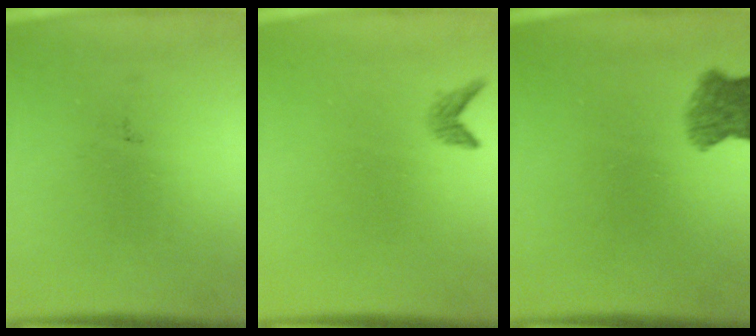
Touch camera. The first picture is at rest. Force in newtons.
{"total": 1.1}
{"total": 4.9}